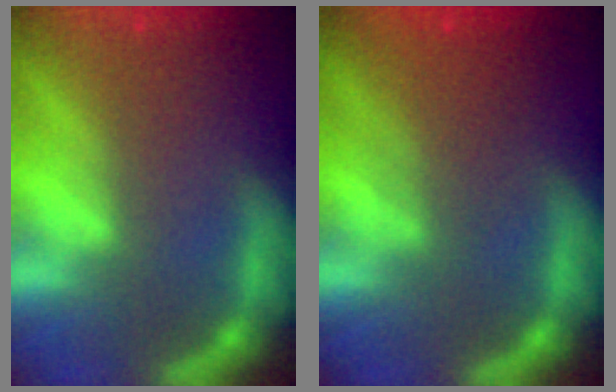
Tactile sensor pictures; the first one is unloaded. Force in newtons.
{"total": 3.6}